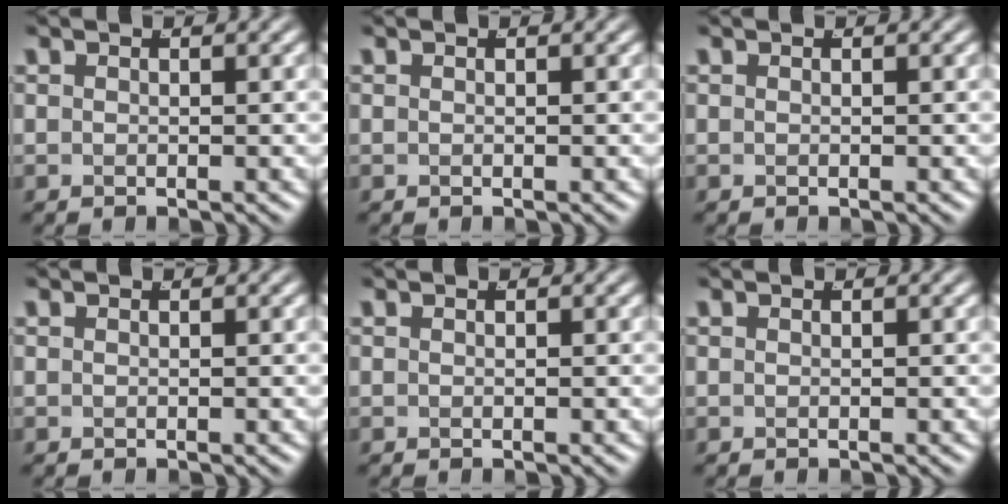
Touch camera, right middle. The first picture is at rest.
{"total": 0.0}
{"total": 0.0}
{"total": 0.0}
{"total": 0.0}
{"total": 0.0}